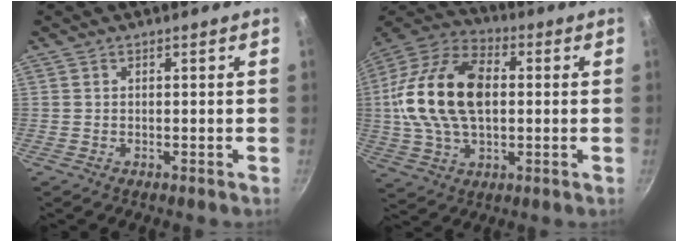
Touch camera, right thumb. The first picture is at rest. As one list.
[{"total": 21.3, "force": [1.5, 13.2, 16.6], "torque": [-0.301, 0.028, 0.014]}]